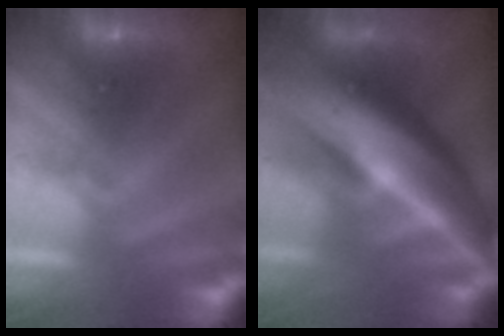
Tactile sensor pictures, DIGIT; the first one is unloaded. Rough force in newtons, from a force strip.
{"total": 6.8}